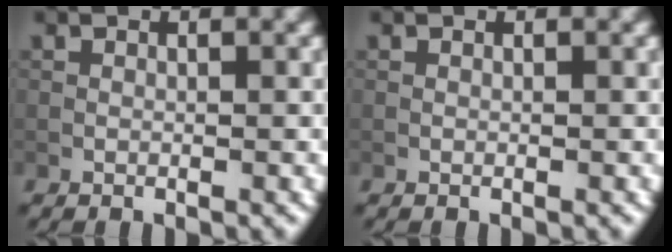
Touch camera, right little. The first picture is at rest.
{"total": 0.0}